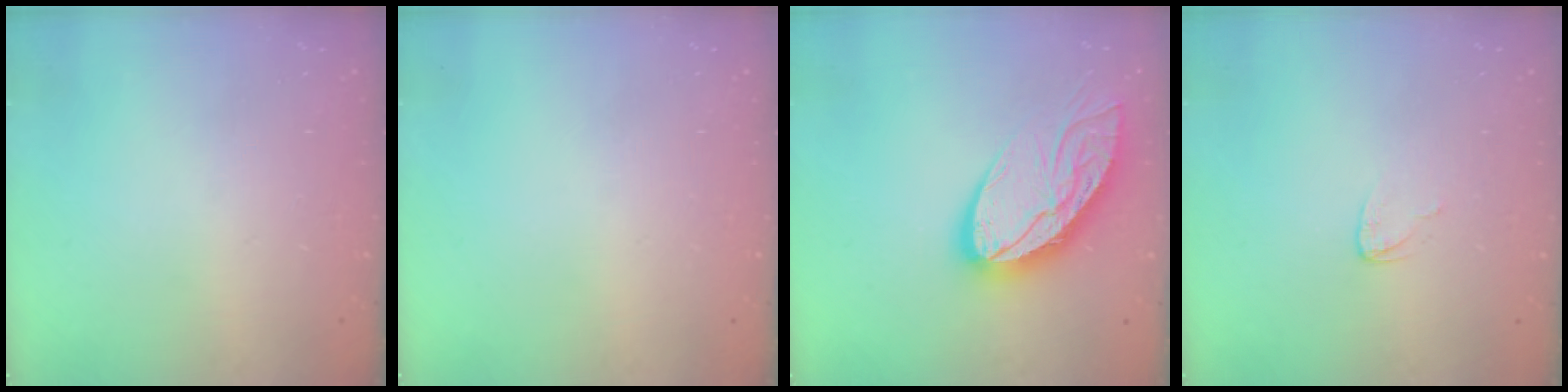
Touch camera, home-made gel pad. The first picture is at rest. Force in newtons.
{"total": 0.0}
{"total": 16.2, "press": 16.1, "slide": 1.7}
{"total": 3.0, "press": 3.0, "slide": 0.3}